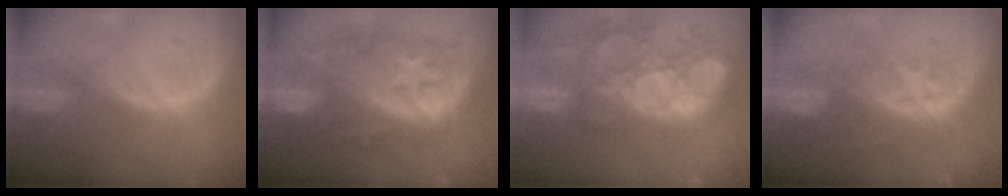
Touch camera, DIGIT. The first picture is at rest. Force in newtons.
{"total": 12.5, "press": 12.5, "slide": 1.1}
{"total": 15.0, "press": 12.6, "slide": 8.2}
{"total": 8.6, "press": 7.0, "slide": 4.9}